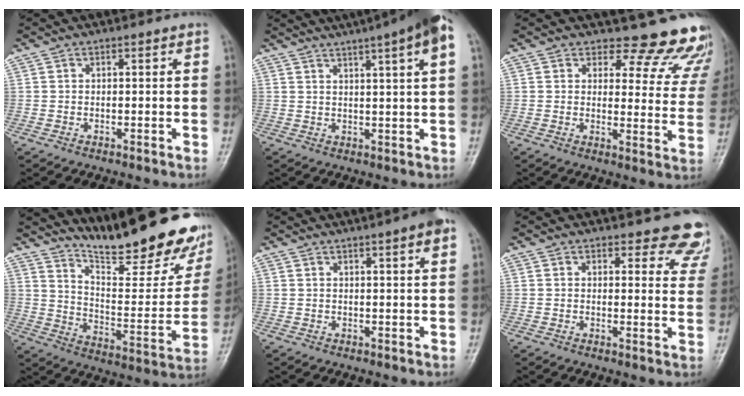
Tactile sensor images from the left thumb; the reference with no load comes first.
{"total": 13.6, "force": [8.2, 0.7, 10.9], "torque": [-0.161, 0.015, 0.099]}
{"total": 15.3, "force": [14.3, 5.3, 1.8], "torque": [0.039, -0.132, 0.135]}
{"total": 25.8, "force": [20.4, 5.6, 14.8], "torque": [-0.183, -0.126, 0.297]}
{"total": 5.7, "force": [3.4, 0.4, 4.5], "torque": [-0.058, 0.010, 0.044]}
{"total": 9.3, "force": [8.5, 3.3, 2.0], "torque": [0.030, -0.050, 0.069]}